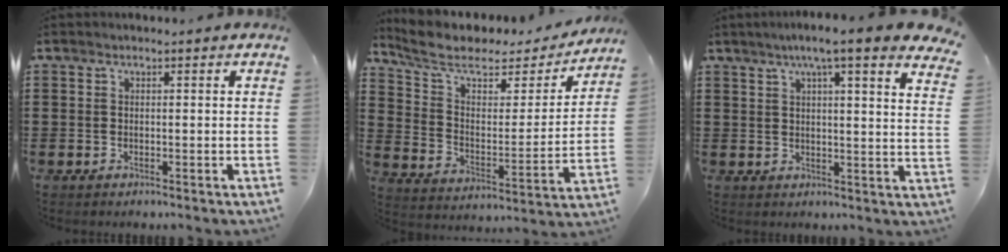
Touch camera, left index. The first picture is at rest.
{"total": 7.5, "force": [5.7, 3.0, 3.9], "torque": [-0.104, -0.031, 0.096]}
{"total": 6.1, "force": [4.5, -0.2, 4.1], "torque": [-0.088, -0.015, 0.072]}